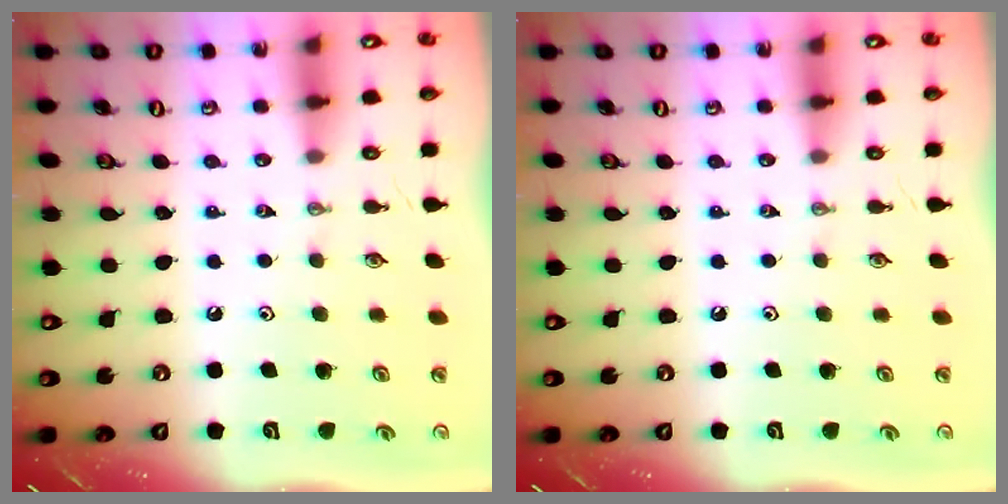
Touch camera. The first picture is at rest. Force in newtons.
{"total": 0.0}